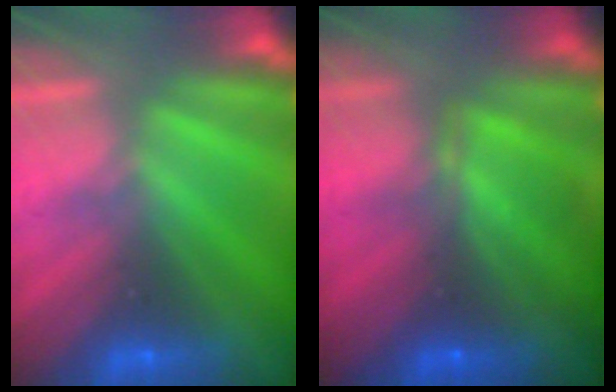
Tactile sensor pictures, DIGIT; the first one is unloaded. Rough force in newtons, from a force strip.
{"total": 8.9}